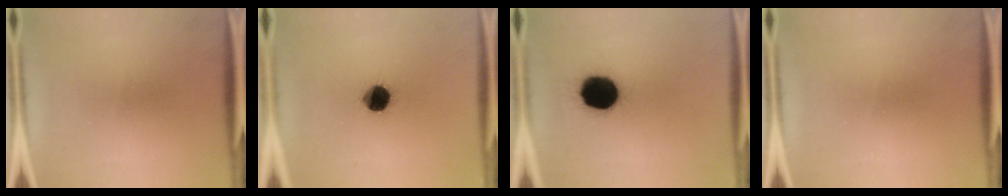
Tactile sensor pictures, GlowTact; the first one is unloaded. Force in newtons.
{"total": 8.5}
{"total": 15.7}
{"total": 0.0}